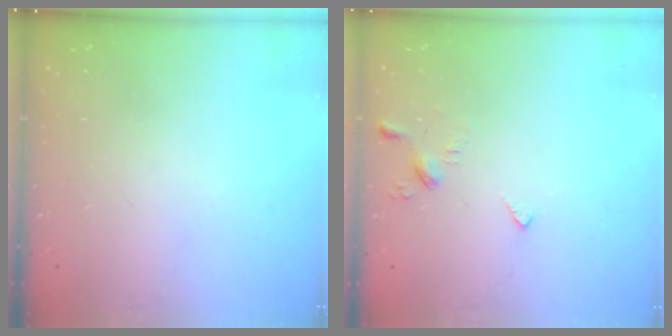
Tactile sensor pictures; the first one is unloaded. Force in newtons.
{"total": 3.3, "press": 3.2, "slide": 0.6}